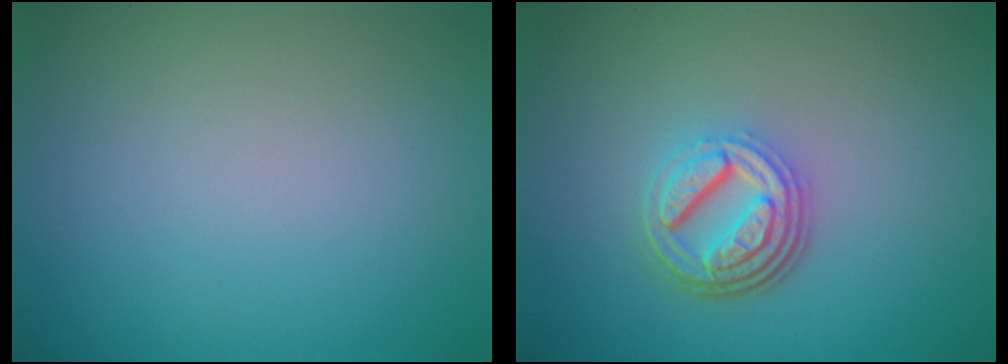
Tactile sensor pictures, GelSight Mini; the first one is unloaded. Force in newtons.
{"total": 4.8, "press": 3.5, "slide": 3.4}